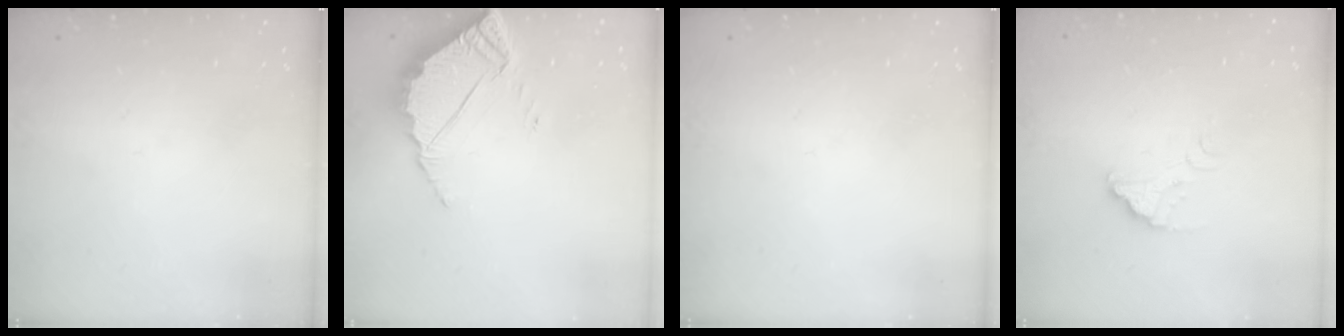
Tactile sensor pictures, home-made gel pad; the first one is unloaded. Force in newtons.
{"total": 6.2, "press": 6.2, "slide": 0.3}
{"total": 0.0}
{"total": 2.9, "press": 2.9, "slide": 0.2}